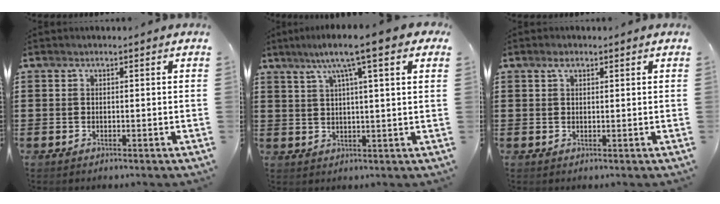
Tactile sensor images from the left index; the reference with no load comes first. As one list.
[{"total": 8.1, "force": [4.6, 0.5, 6.6], "torque": [-0.143, 0.001, 0.075]}, {"total": 1.4, "force": [0.8, 0.7, 0.9], "torque": [-0.020, 0.004, 0.014]}]